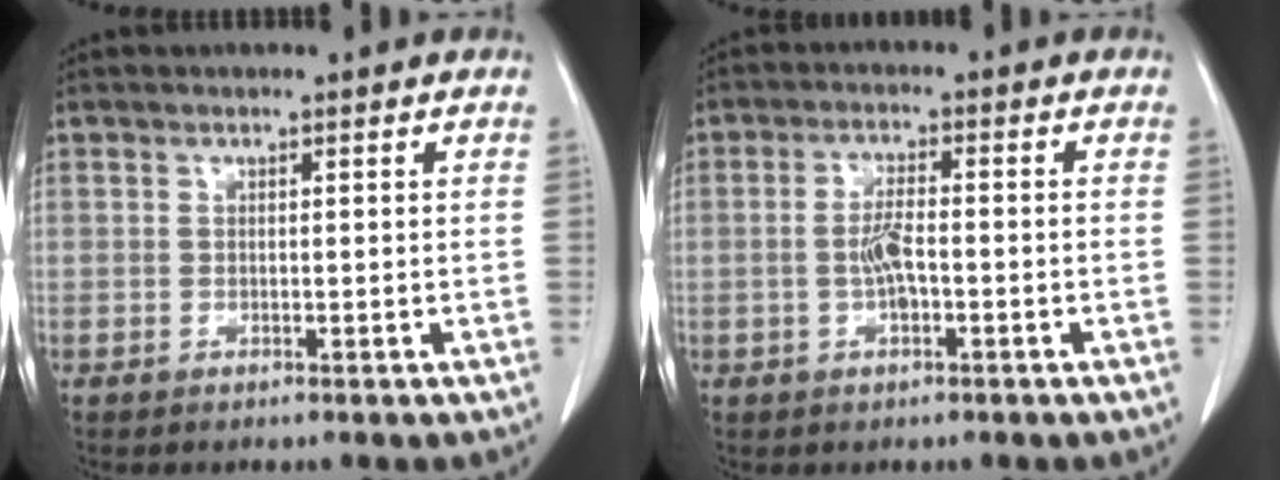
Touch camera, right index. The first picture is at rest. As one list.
[{"total": 3.9, "force": [-0.9, 0.9, 3.7], "torque": [-0.078, 0.004, -0.015]}]